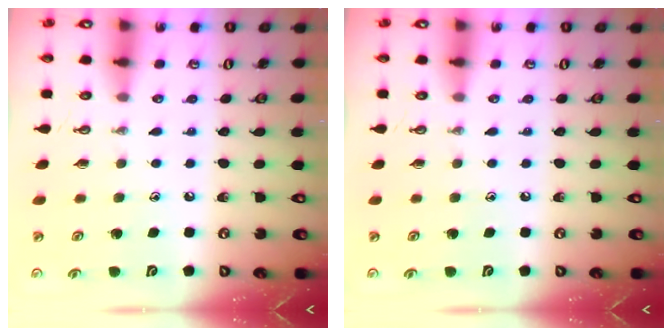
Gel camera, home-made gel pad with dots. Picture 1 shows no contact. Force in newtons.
{"total": 0.0}